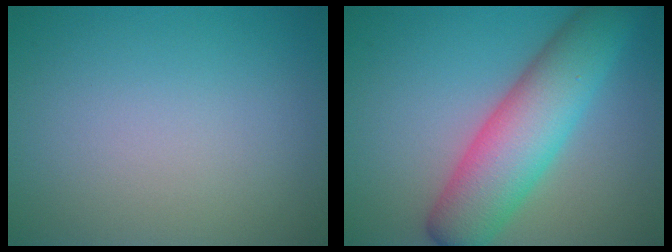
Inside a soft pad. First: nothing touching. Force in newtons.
{"total": 8.3, "press": 8.3, "slide": 0.2}